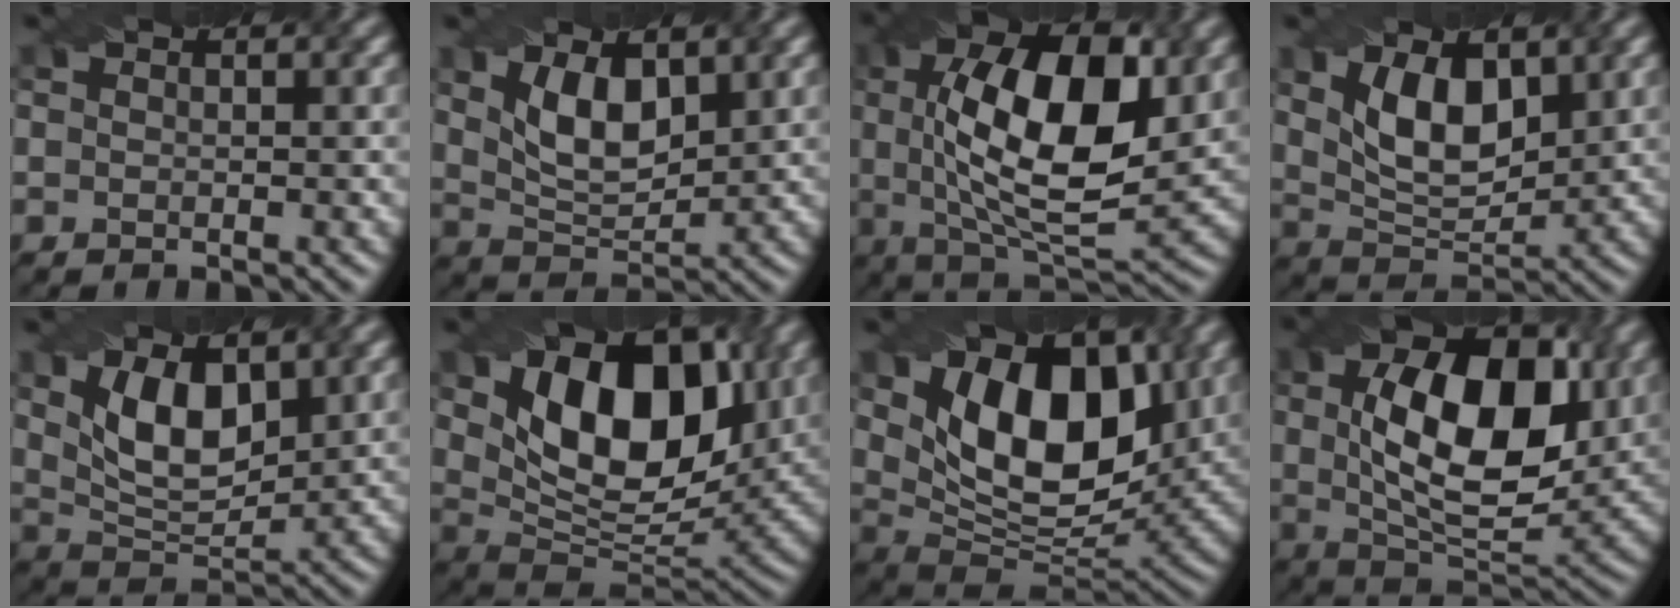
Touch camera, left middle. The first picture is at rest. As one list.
[{"total": 5.0, "force": [1.6, 2.6, 4.0], "torque": [-0.085, 0.000, 0.035]}, {"total": 12.0, "force": [1.7, 5.1, 10.8], "torque": [-0.168, 0.011, 0.027]}, {"total": 6.3, "force": [1.9, 3.3, 5.0], "torque": [-0.098, 0.003, 0.037]}, {"total": 6.3, "force": [1.9, 3.2, 5.0], "torque": [-0.100, 0.002, 0.039]}, {"total": 12.4, "force": [3.4, 7.1, 9.5], "torque": [-0.148, 0.002, 0.056]}, {"total": 11.9, "force": [3.2, 6.7, 9.3], "torque": [-0.138, 0.000, 0.051]}, {"total": 11.6, "force": [1.8, 6.0, 9.8], "torque": [-0.148, 0.009, 0.027]}]